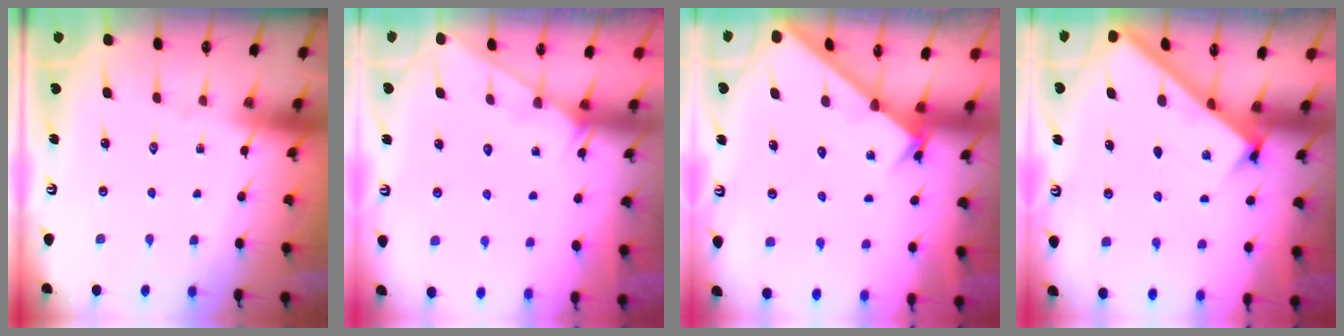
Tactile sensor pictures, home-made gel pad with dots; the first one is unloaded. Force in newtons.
{"total": 1.8, "press": 1.8, "slide": 0.1}
{"total": 2.2, "press": 2.2, "slide": 0.2}
{"total": 2.8, "press": 2.8, "slide": 0.4}